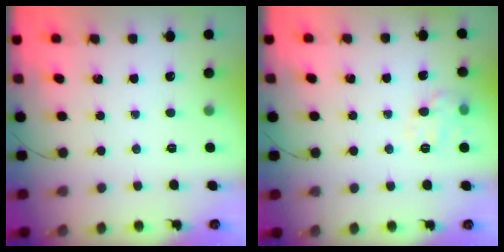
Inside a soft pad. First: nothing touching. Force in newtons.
{"total": 9.3, "press": 9.3, "slide": 0.4}